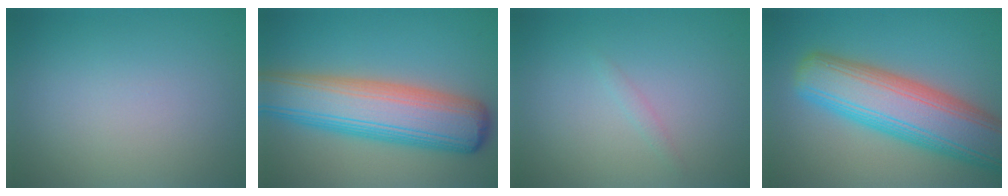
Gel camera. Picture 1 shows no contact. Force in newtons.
{"total": 10.6, "press": 10.6, "slide": 0.3}
{"total": 0.6, "press": 0.6, "slide": 0.0}
{"total": 10.8, "press": 10.8, "slide": 0.4}